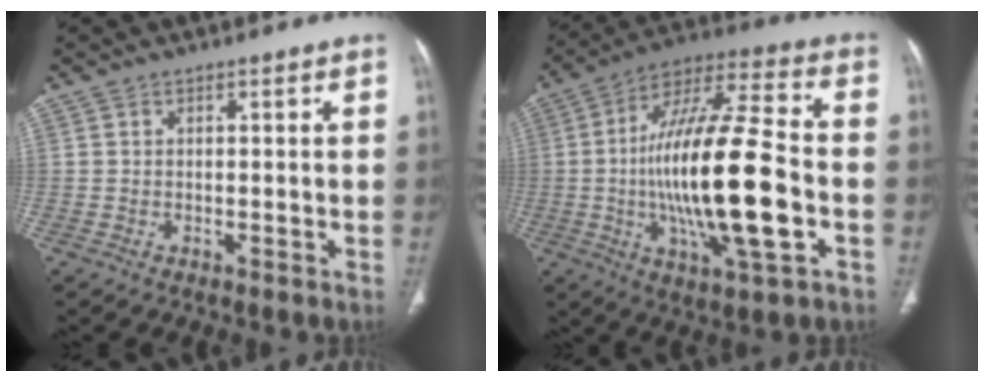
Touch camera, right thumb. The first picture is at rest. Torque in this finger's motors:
{"motor_torque": [1.44, 3.57, 1.57, 1.16, 0.82]}